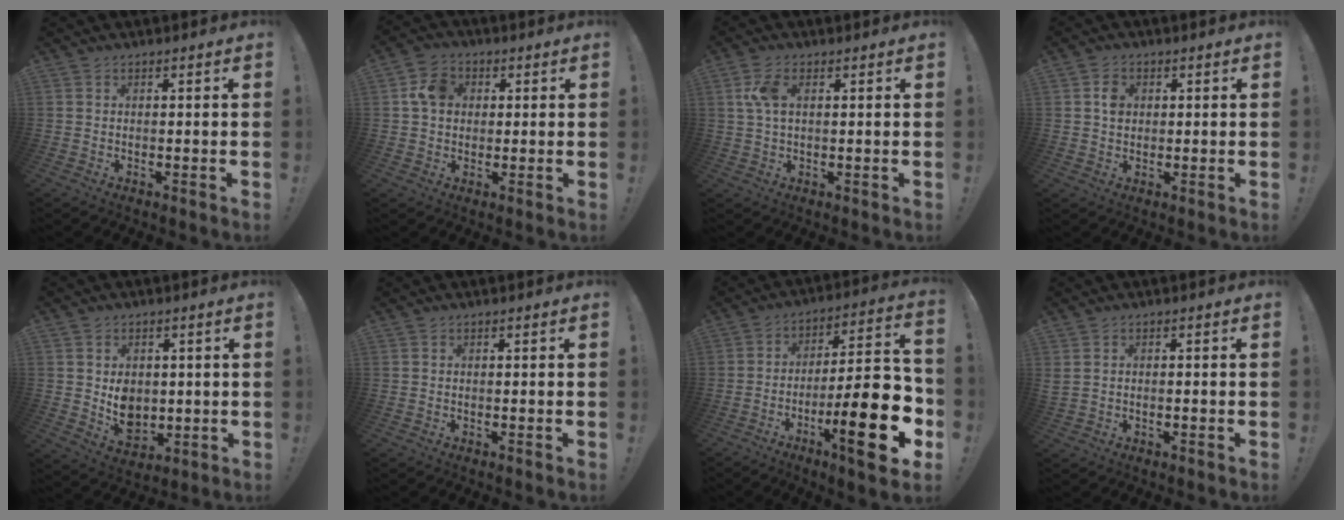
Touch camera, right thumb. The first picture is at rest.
{"total": 8.2, "force": [1.7, 6.7, 4.5], "torque": [-0.077, 0.017, 0.037]}
{"total": 6.0, "force": [1.7, 3.1, 4.8], "torque": [-0.102, 0.006, 0.030]}
{"total": 3.8, "force": [0.6, 3.1, 2.1], "torque": [-0.027, 0.001, 0.008]}
{"total": 8.2, "force": [1.7, 7.2, 3.4], "torque": [-0.051, -0.013, 0.043]}
{"total": 0.0}
{"total": 22.4, "force": [-8.8, 5.1, 19.9], "torque": [-0.285, 0.040, -0.140]}
{"total": 1.2, "force": [0.0, 0.5, 1.1], "torque": [-0.018, 0.001, 0.001]}